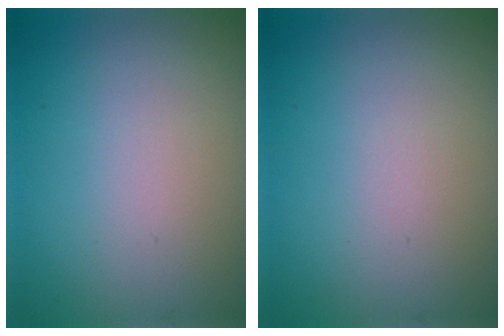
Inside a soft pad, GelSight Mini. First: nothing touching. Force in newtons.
{"total": 0.0}